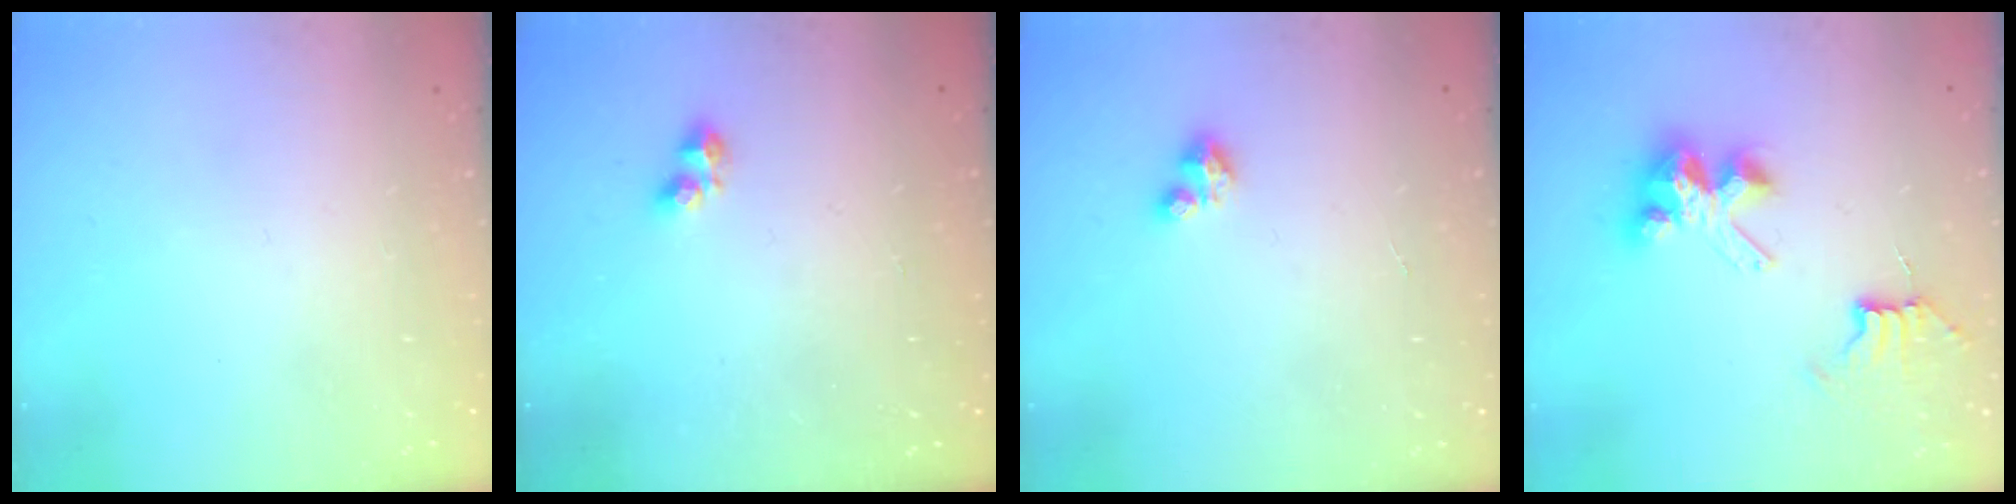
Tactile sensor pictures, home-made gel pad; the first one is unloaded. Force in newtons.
{"total": 2.8, "press": 2.7, "slide": 0.5}
{"total": 3.3, "press": 3.3, "slide": 0.2}
{"total": 7.8, "press": 7.8, "slide": 0.6}